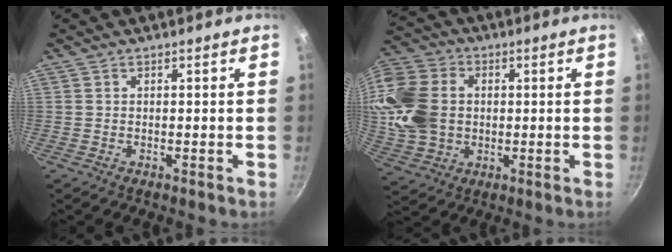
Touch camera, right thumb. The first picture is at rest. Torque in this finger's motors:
{"motor_torque": [-0.48, 1.69, 1.07, 0.93, 0.27]}